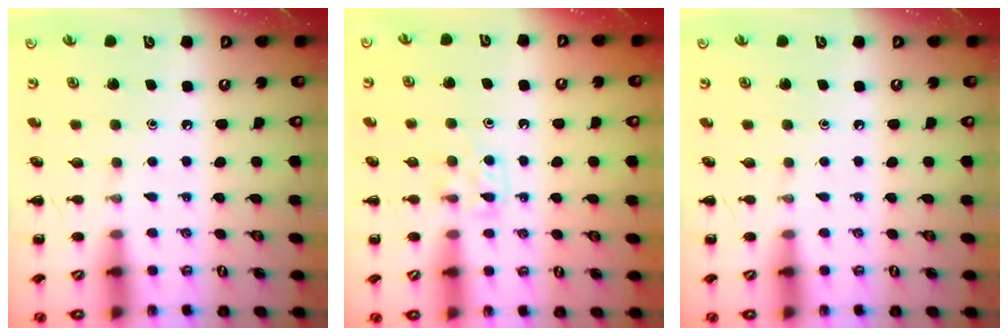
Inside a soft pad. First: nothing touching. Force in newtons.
{"total": 3.9, "press": 3.7, "slide": 1.3}
{"total": 0.0}